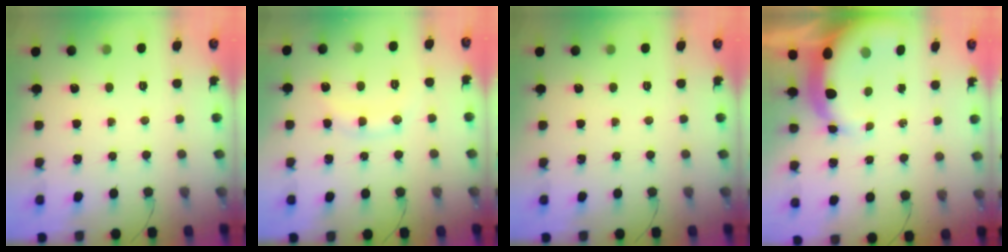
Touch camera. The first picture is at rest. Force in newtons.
{"total": 9.1, "press": 9.1, "slide": 0.7}
{"total": 0.0}
{"total": 8.8, "press": 8.5, "slide": 1.9}